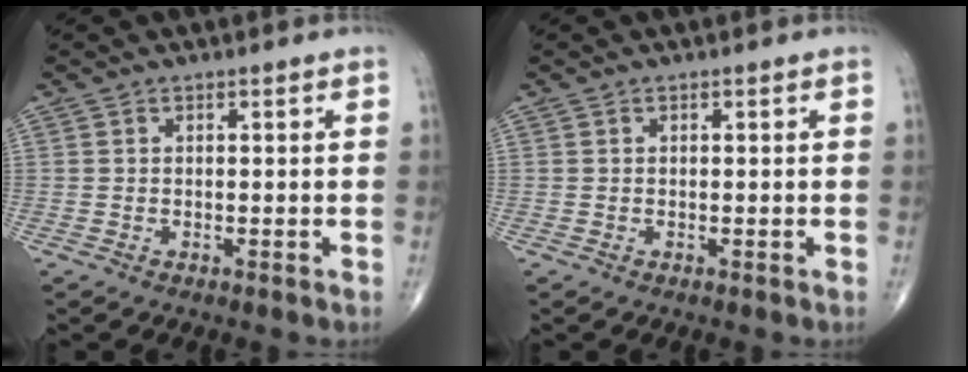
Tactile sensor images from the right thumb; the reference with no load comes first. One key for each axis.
{"total": 0.0}